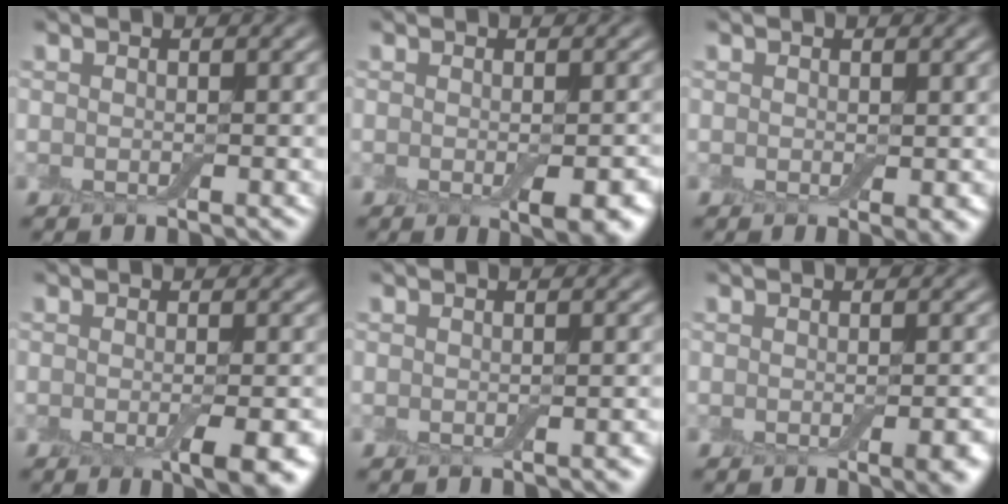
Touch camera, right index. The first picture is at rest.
{"total": 3.5, "force": [-1.1, 0.8, 3.2], "torque": [-0.049, -0.013, -0.008]}
{"total": 1.1, "force": [-0.2, 0.3, 1.1], "torque": [-0.013, -0.006, -0.003]}
{"total": 4.3, "force": [-1.6, 1.0, 3.9], "torque": [-0.057, -0.008, -0.020]}
{"total": 0.8, "force": [-0.4, 0.0, 0.7], "torque": [-0.008, 0.001, -0.003]}
{"total": 2.8, "force": [-1.1, 0.7, 2.5], "torque": [-0.031, -0.003, -0.014]}